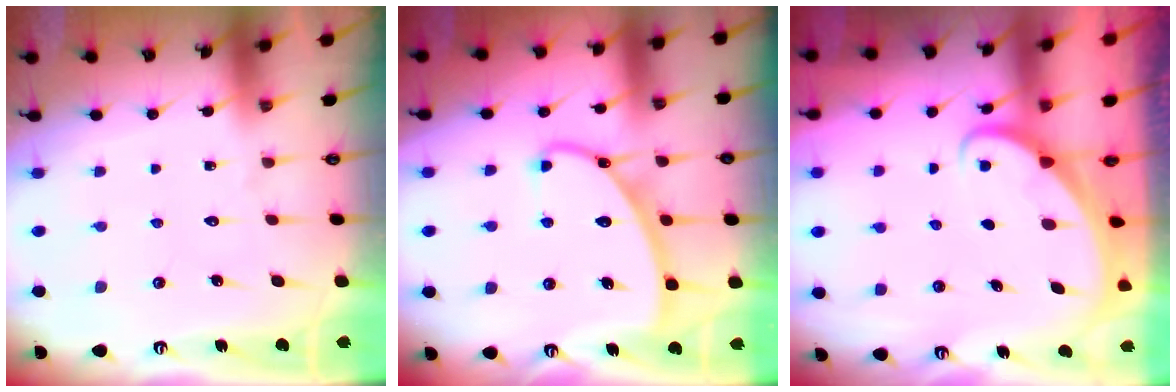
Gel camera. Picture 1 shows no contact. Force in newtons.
{"total": 9.7, "press": 9.7, "slide": 0.4}
{"total": 1.6, "press": 1.6, "slide": 0.0}